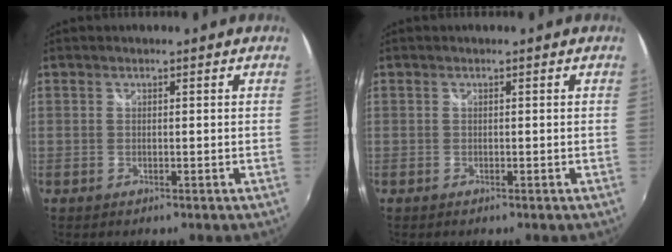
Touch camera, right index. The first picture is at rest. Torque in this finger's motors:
{"motor_torque": [-0.01, -0.18, 0.03, 0.00]}